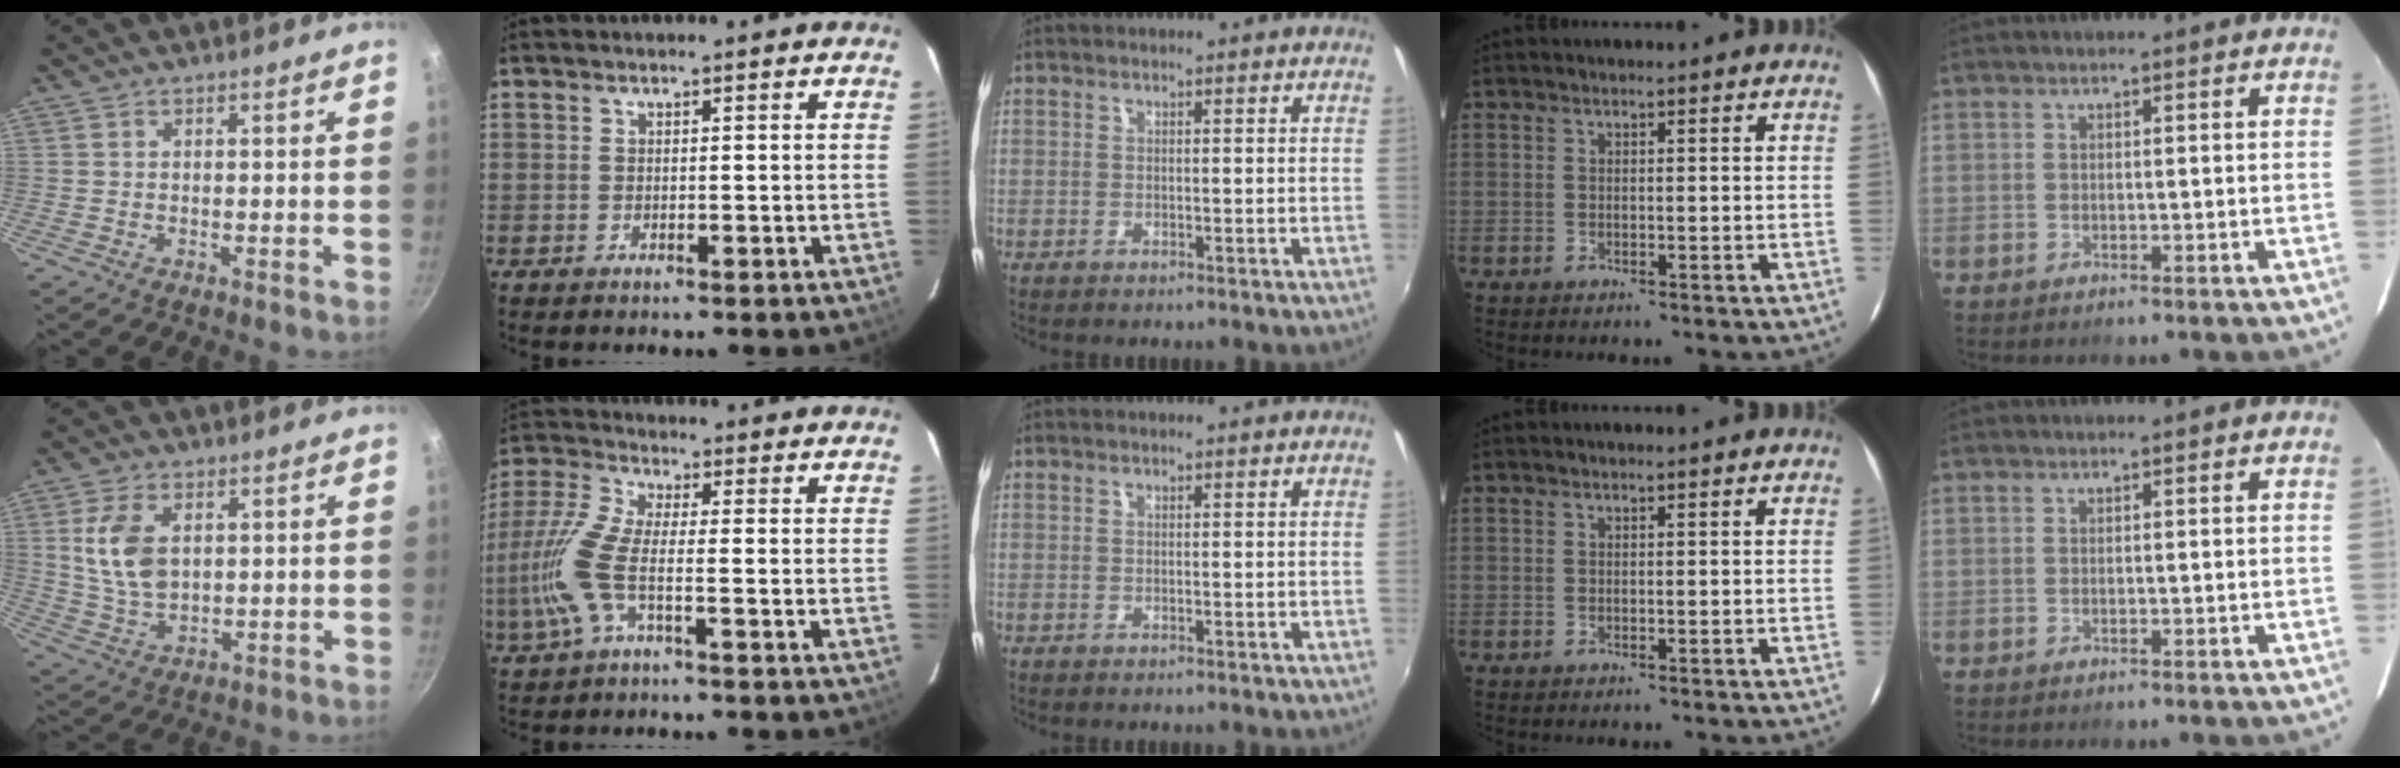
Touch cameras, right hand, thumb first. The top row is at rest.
{"thumb": {"total": 9.5, "force": [2.1, 5.8, 7.3], "torque": [-0.134, -0.014, 0.046]}, "index": {"total": 9.4, "force": [-2.8, 2.2, 8.8], "torque": [-0.214, 0.000, -0.059]}}